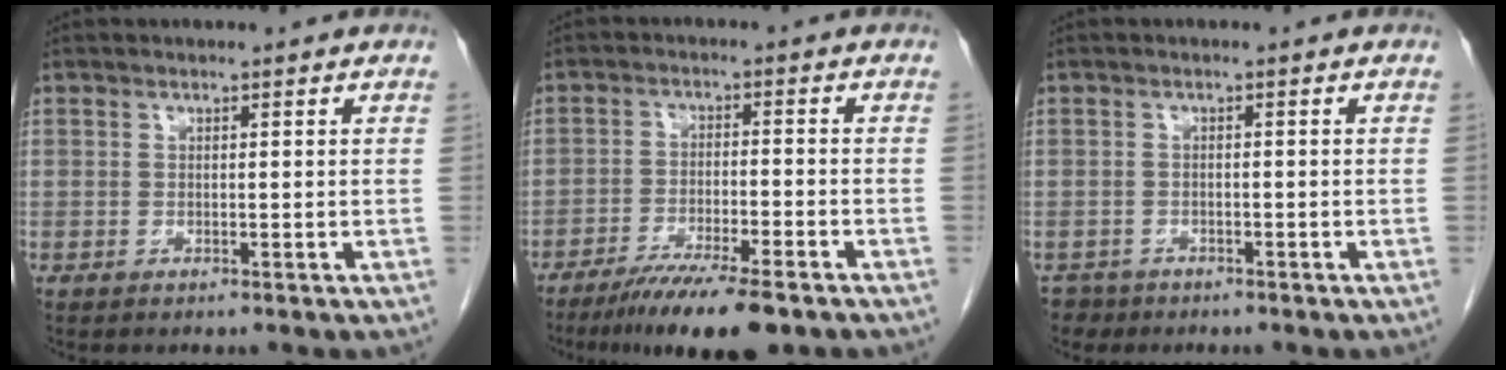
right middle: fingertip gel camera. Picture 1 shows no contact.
{"total": 10.7, "force": [-8.0, 0.9, 7.1], "torque": [-0.109, -0.024, -0.128]}
{"total": 2.3, "force": [-1.8, 1.4, -0.3], "torque": [-0.001, 0.003, -0.029]}